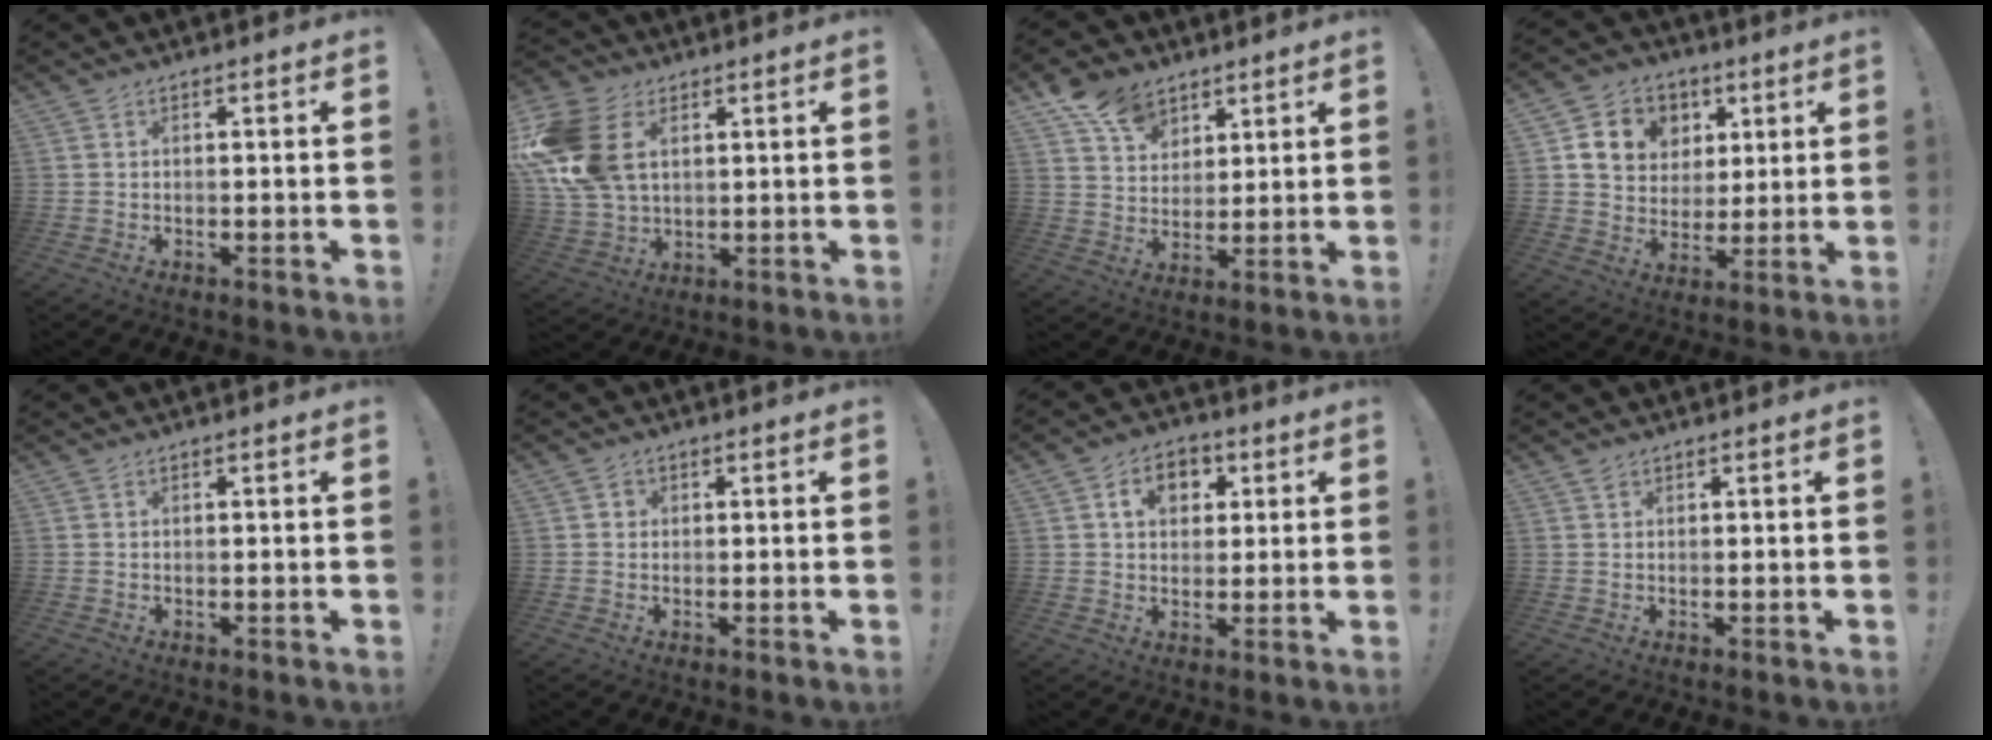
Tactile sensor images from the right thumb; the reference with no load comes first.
{"total": 19.2, "force": [4.9, 13.7, 12.6], "torque": [-0.256, -0.010, 0.096]}
{"total": 11.7, "force": [7.2, 8.1, 4.4], "torque": [-0.062, -0.040, 0.140]}
{"total": 10.7, "force": [4.0, 9.4, 3.0], "torque": [-0.046, -0.017, 0.085]}
{"total": 0.0}
{"total": 1.5, "force": [0.1, 1.4, 0.4], "torque": [-0.002, 0.002, 0.001]}
{"total": 8.6, "force": [2.8, 6.6, 4.6], "torque": [-0.063, 0.001, 0.051]}
{"total": 1.0, "force": [0.8, 0.3, 0.3], "torque": [0.001, -0.005, 0.015]}